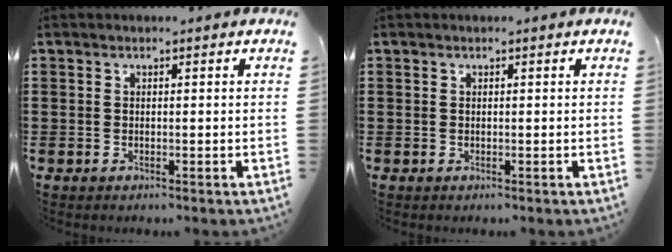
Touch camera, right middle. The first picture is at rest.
{"total": 0.0}